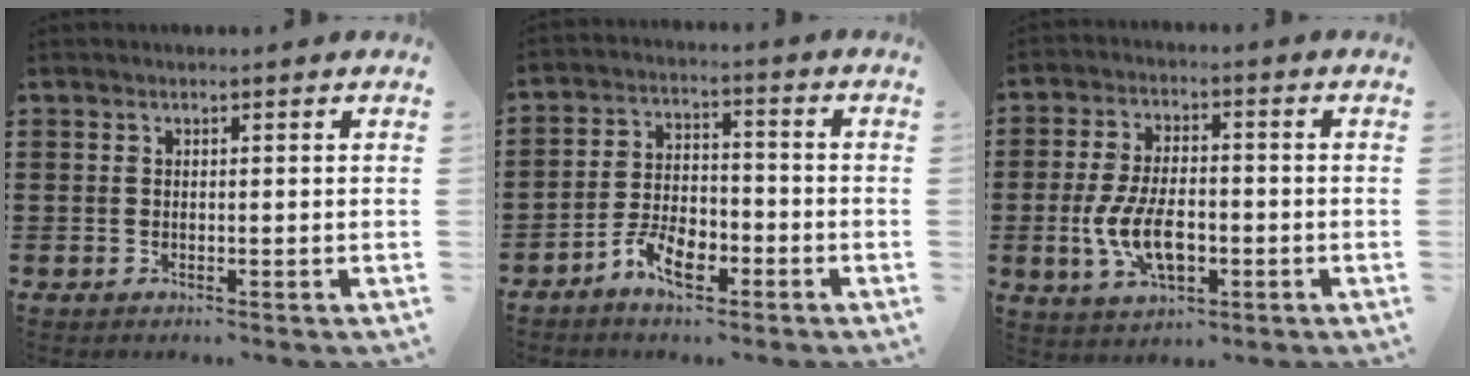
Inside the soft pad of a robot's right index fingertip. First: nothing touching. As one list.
[{"total": 6.3, "force": [-4.1, 3.0, 3.8], "torque": [-0.082, 0.012, -0.080]}, {"total": 8.8, "force": [-2.1, 4.3, 7.3], "torque": [-0.163, -0.002, -0.042]}]